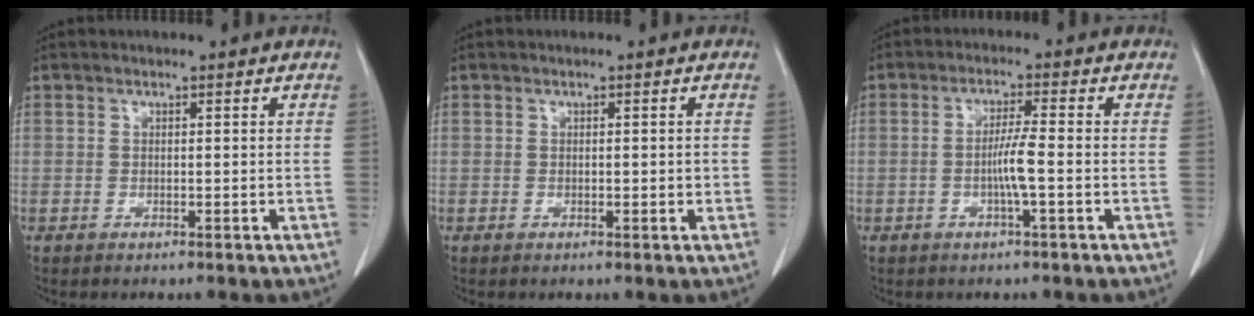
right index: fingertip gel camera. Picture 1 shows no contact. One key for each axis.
{"total": 0.9, "fx": 0.0, "fy": 0.4, "fz": 0.8, "tx": -0.010, "ty": 0.002, "tz": 0.003}
{"total": 4.0, "fx": -0.9, "fy": -0.4, "fz": 3.9, "tx": -0.077, "ty": 0.002, "tz": -0.017}